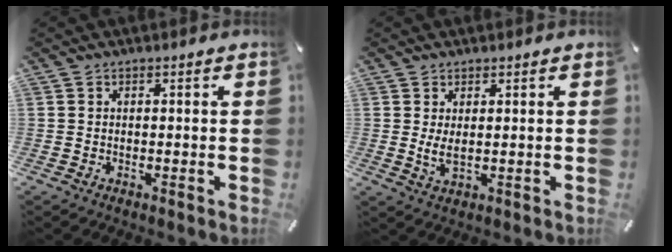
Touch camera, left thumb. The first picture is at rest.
{"total": 3.6, "force": [0.9, 1.5, 3.2], "torque": [-0.061, -0.006, 0.014]}